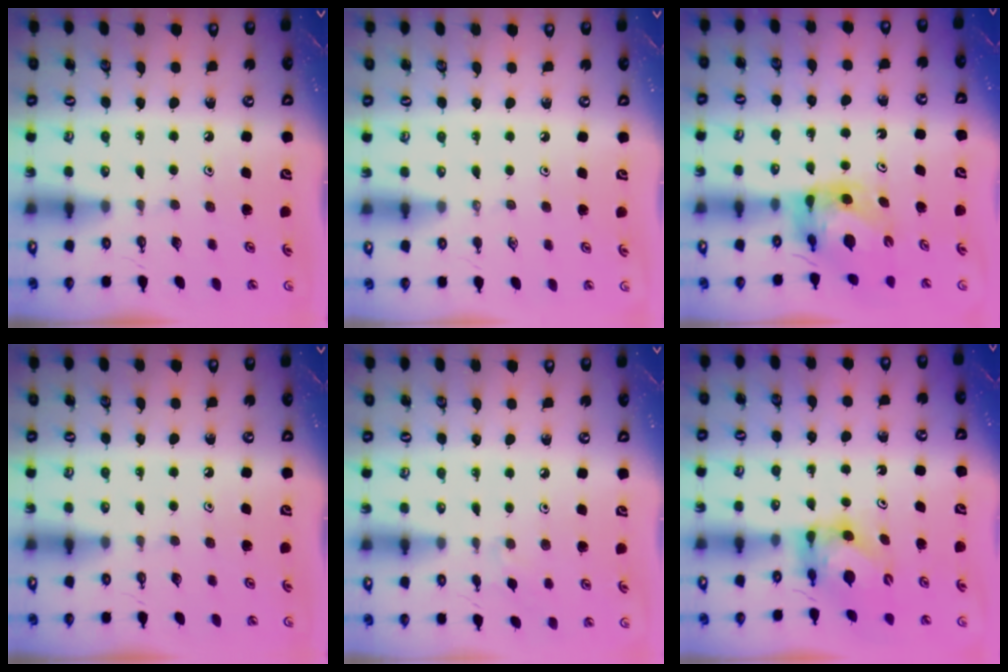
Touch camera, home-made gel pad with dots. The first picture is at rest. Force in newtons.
{"total": 0.0}
{"total": 6.3, "press": 6.3, "slide": 0.5}
{"total": 0.0}
{"total": 4.7, "press": 4.7, "slide": 0.7}
{"total": 5.8, "press": 5.7, "slide": 0.5}